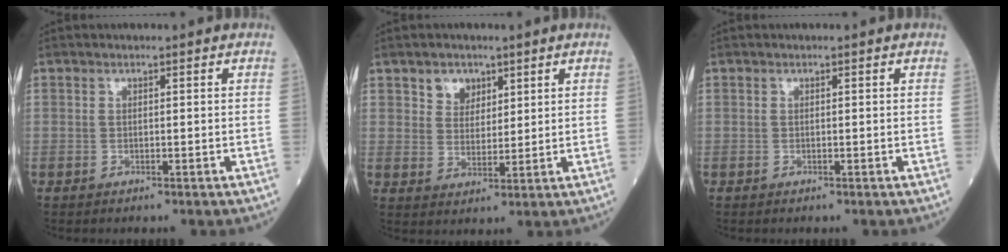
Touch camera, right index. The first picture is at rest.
{"total": 4.0, "force": [2.4, 2.9, 1.3], "torque": [-0.020, 0.003, 0.046]}
{"total": 0.0}